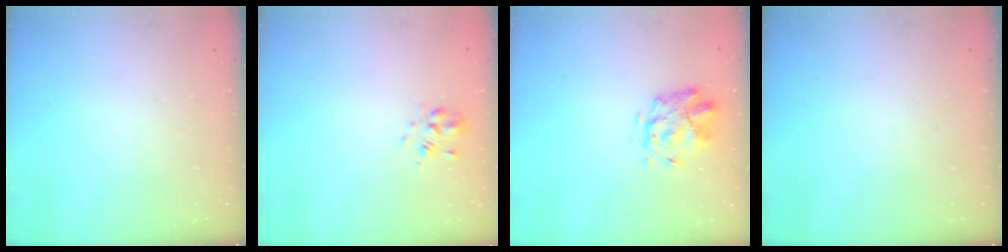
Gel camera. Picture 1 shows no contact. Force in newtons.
{"total": 2.3, "press": 2.1, "slide": 1.0}
{"total": 2.8, "press": 2.4, "slide": 1.3}
{"total": 0.0}